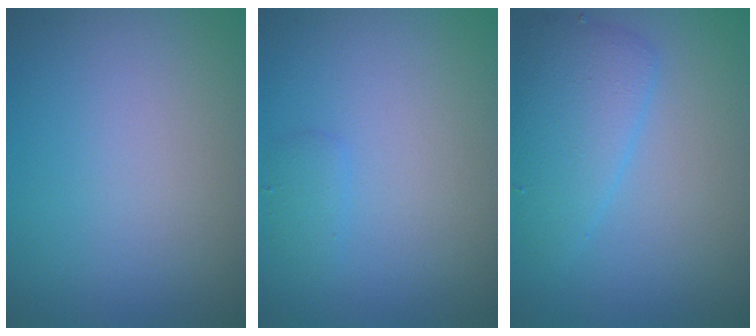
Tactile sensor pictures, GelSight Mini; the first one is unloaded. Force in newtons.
{"total": 1.0, "press": 0.9, "slide": 0.1}
{"total": 3.5, "press": 3.5, "slide": 0.2}